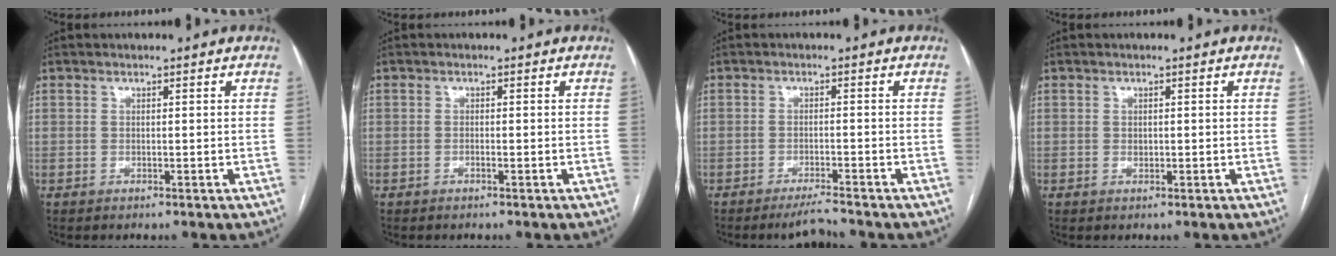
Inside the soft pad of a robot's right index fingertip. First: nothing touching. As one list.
[{"total": 0.6, "force": [-0.3, 0.0, 0.4], "torque": [-0.009, 0.001, -0.006]}, {"total": 3.2, "force": [-3.0, -0.3, 1.2], "torque": [-0.022, -0.013, -0.051]}, {"total": 0.7, "force": [0.0, 0.5, 0.4], "torque": [-0.006, 0.000, 0.000]}]